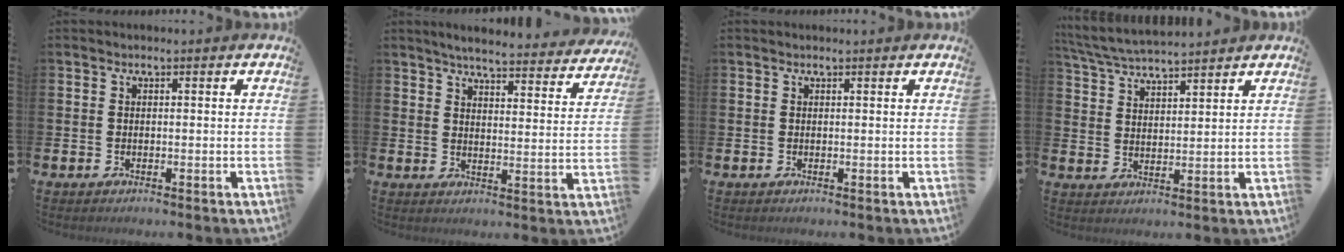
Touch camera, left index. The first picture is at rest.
{"total": 4.9, "force": [4.7, 0.2, 1.4], "torque": [-0.035, -0.037, 0.078]}
{"total": 0.0}
{"total": 5.2, "force": [5.1, 0.3, 0.9], "torque": [-0.041, -0.024, 0.091]}